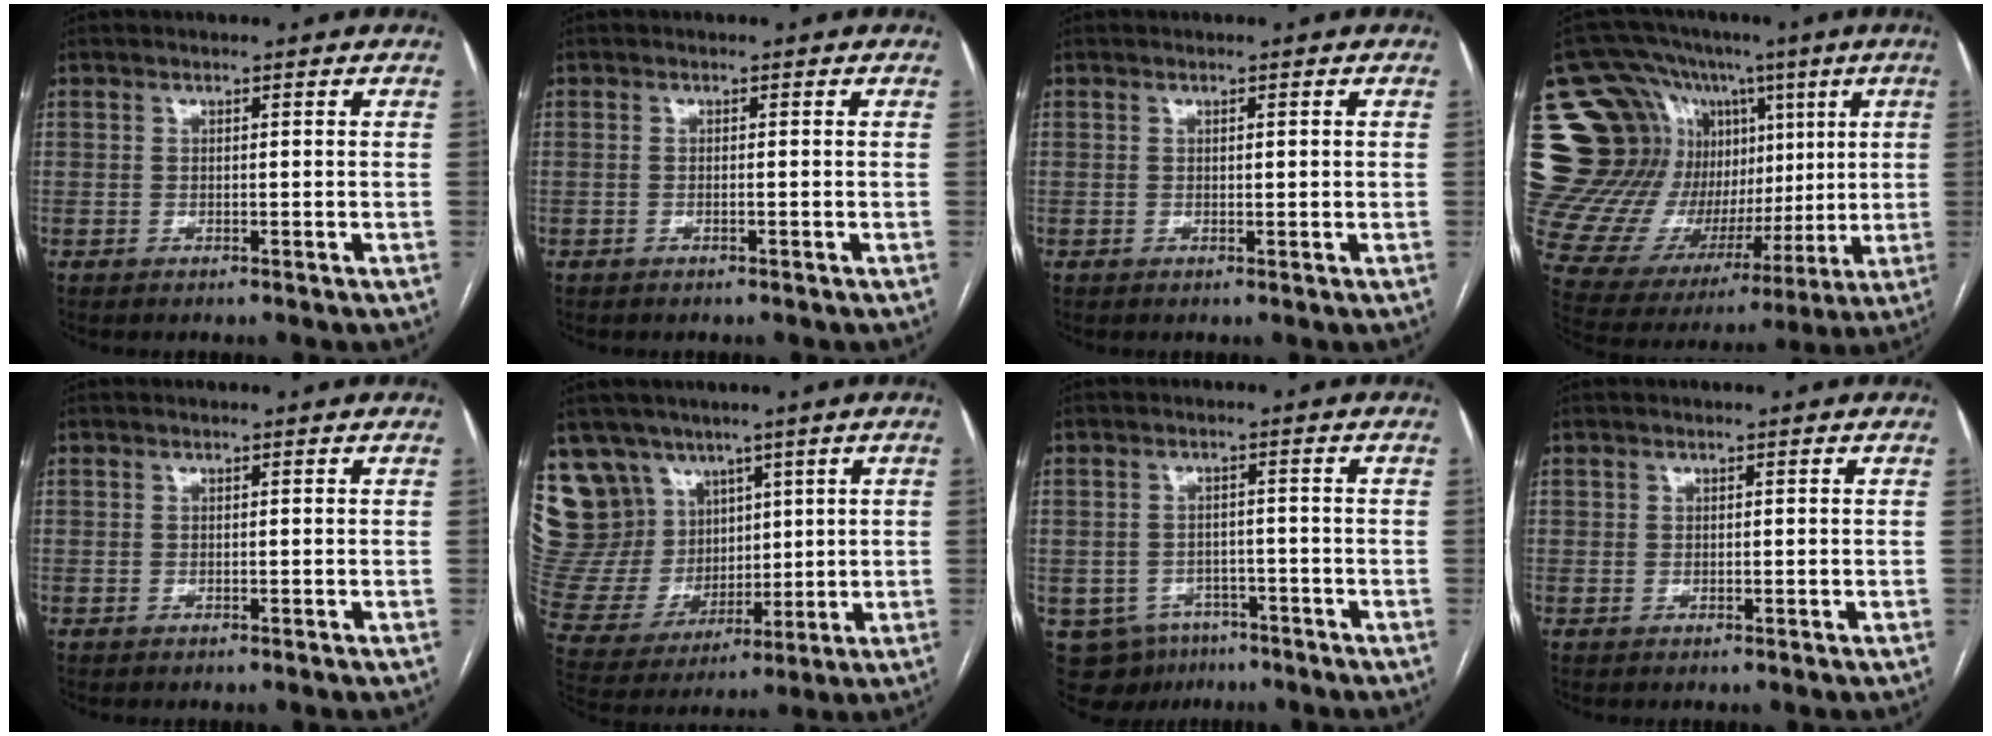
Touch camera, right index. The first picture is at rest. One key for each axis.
{"total": 0.0}
{"total": 0.7, "fx": 0.2, "fy": 0.1, "fz": 0.7, "tx": -0.014, "ty": 0.001, "tz": 0.004}
{"total": 25.6, "fx": 6.7, "fy": 19.7, "fz": 14.9, "tx": -0.269, "ty": 0.104, "tz": 0.145}
{"total": 0.0}
{"total": 16.3, "fx": 10.1, "fy": 12.1, "fz": 4.0, "tx": -0.102, "ty": 0.055, "tz": 0.219}
{"total": 8.3, "fx": -5.0, "fy": 6.4, "fz": 2.0, "tx": -0.039, "ty": 0.009, "tz": -0.063}
{"total": 0.6, "fx": 0.3, "fy": 0.6, "fz": 0.0, "tx": 0.005, "ty": 0.004, "tz": 0.005}